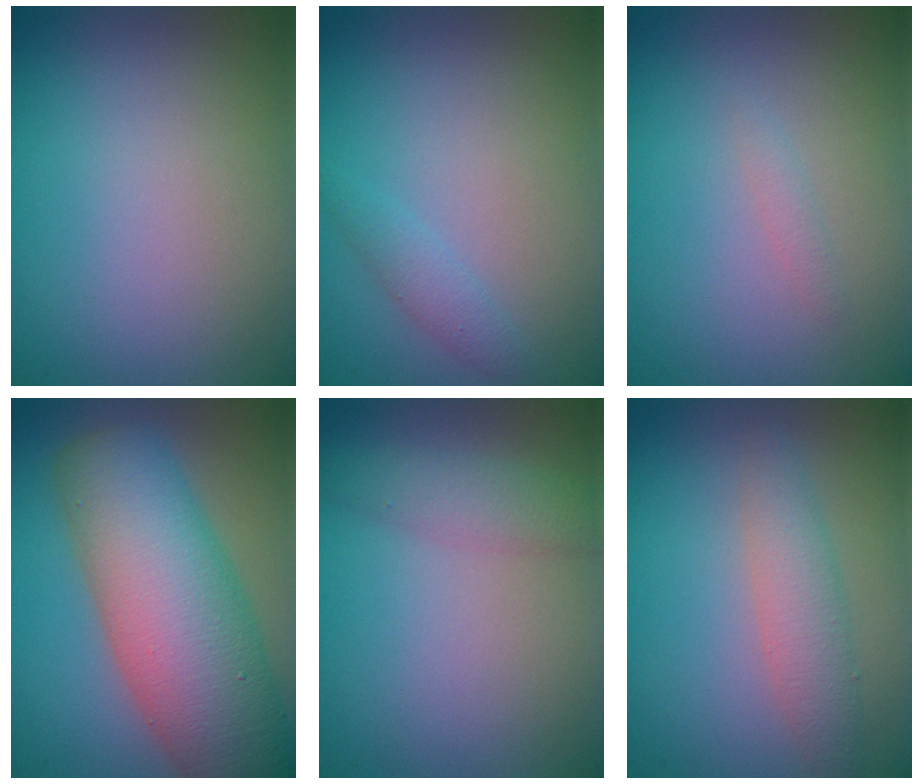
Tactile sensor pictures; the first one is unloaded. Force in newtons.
{"total": 1.5, "press": 1.4, "slide": 0.1}
{"total": 0.7, "press": 0.7, "slide": 0.0}
{"total": 12.4, "press": 12.4, "slide": 0.6}
{"total": 2.8, "press": 2.8, "slide": 0.1}
{"total": 2.9, "press": 2.9, "slide": 0.1}